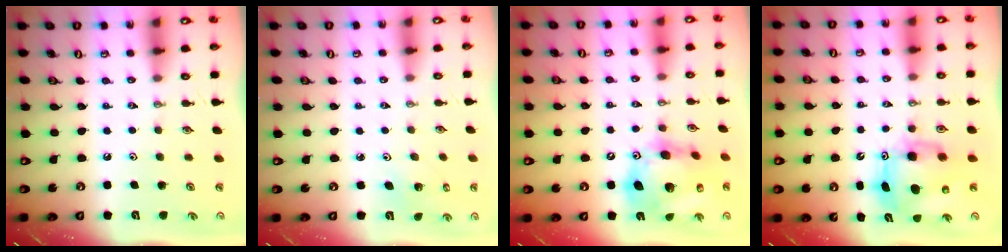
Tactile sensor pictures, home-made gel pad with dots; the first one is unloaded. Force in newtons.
{"total": 2.2, "press": 2.2, "slide": 0.2}
{"total": 19.2, "press": 19.0, "slide": 2.3}
{"total": 10.8, "press": 10.8, "slide": 0.9}